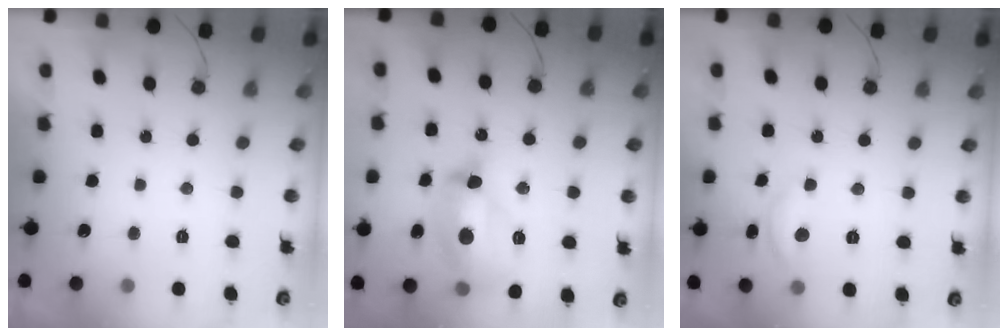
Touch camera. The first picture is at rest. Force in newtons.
{"total": 14.6, "press": 14.5, "slide": 1.4}
{"total": 6.9, "press": 6.8, "slide": 0.4}